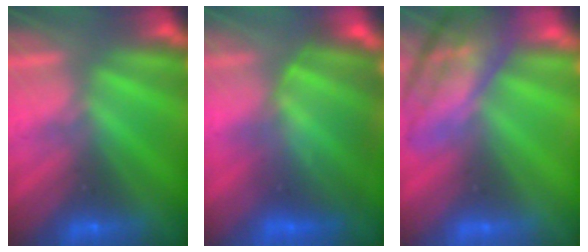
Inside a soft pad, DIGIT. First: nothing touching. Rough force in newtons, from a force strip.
{"total": 7.8}
{"total": 7.1}